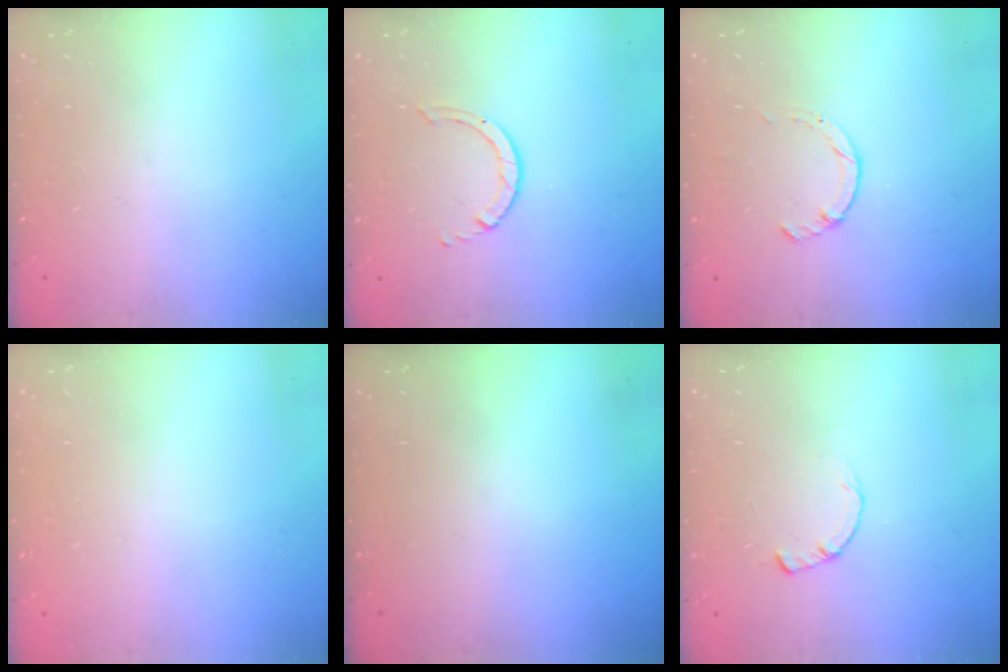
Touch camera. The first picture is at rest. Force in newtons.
{"total": 1.7, "press": 1.7, "slide": 0.1}
{"total": 1.0, "press": 1.0, "slide": 0.3}
{"total": 2.5, "press": 2.5, "slide": 0.2}
{"total": 0.0}
{"total": 0.8, "press": 0.8, "slide": 0.2}